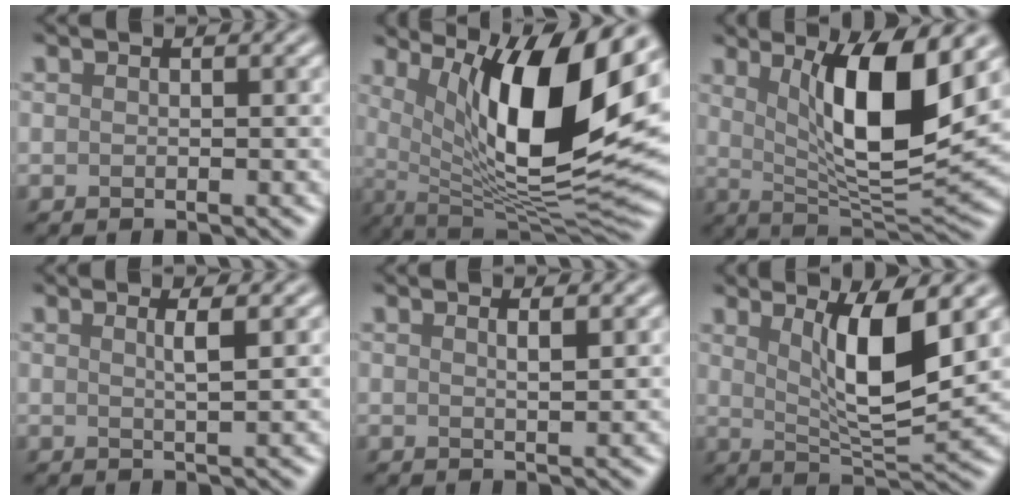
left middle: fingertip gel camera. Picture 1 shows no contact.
{"total": 13.7, "force": [4.3, 4.1, 12.3], "torque": [-0.178, -0.010, 0.076]}
{"total": 9.7, "force": [3.0, 2.6, 8.9], "torque": [-0.138, -0.018, 0.058]}
{"total": 1.8, "force": [0.7, 0.5, 1.7], "torque": [-0.023, 0.002, 0.004]}
{"total": 1.3, "force": [0.7, 0.4, 1.1], "torque": [-0.008, 0.005, 0.005]}
{"total": 6.7, "force": [2.1, 1.5, 6.2], "torque": [-0.104, -0.010, 0.042]}